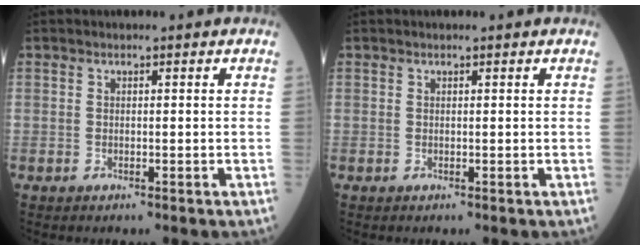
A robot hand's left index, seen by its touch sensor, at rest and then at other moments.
{"total": 0.0}